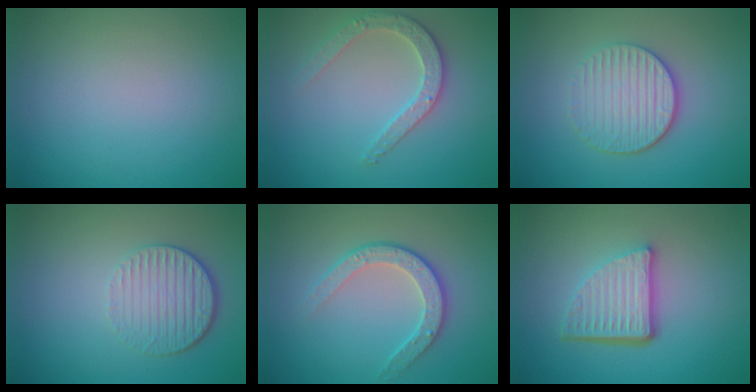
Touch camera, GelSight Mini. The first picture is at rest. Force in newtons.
{"total": 2.8, "press": 2.7, "slide": 0.5}
{"total": 4.0, "press": 3.5, "slide": 2.0}
{"total": 4.2, "press": 3.0, "slide": 3.0}
{"total": 3.4, "press": 2.8, "slide": 1.9}
{"total": 5.4, "press": 3.7, "slide": 3.9}